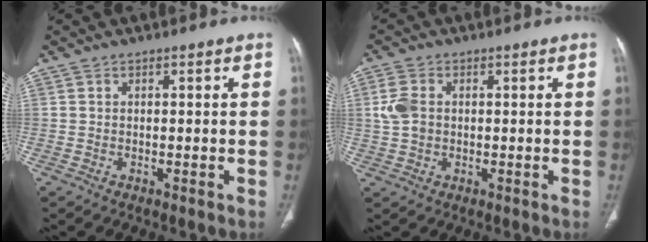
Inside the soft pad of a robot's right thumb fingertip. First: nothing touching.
{"total": 4.7, "force": [0.5, 3.4, 3.2], "torque": [-0.075, 0.005, 0.008]}